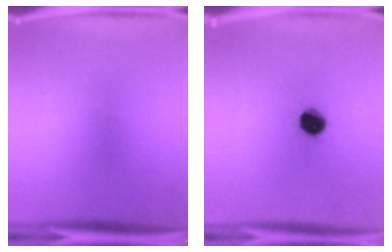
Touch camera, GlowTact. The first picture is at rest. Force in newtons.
{"total": 7.9}